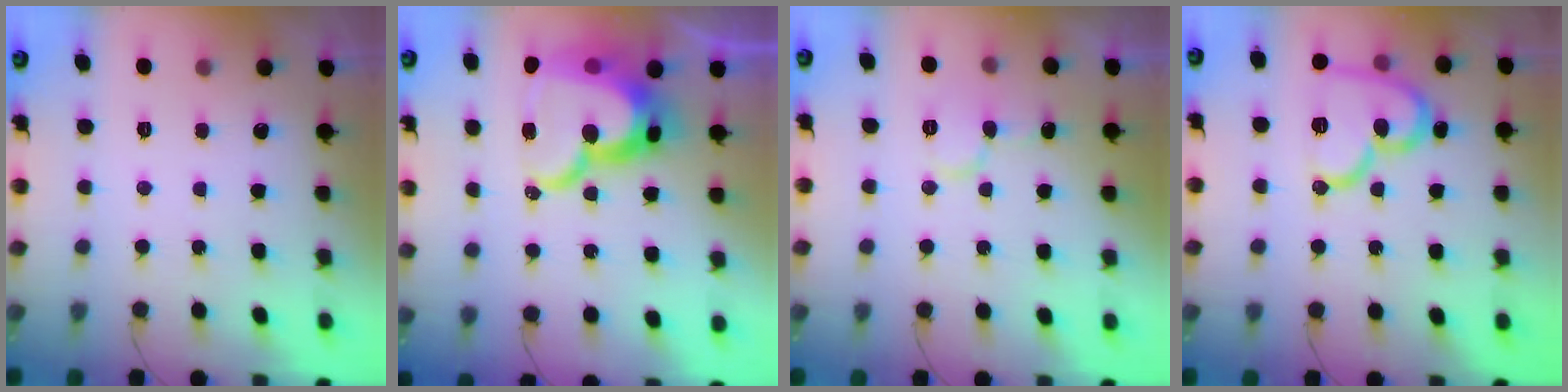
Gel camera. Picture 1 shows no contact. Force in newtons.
{"total": 20.7, "press": 20.6, "slide": 2.1}
{"total": 7.6, "press": 7.6, "slide": 0.8}
{"total": 17.3, "press": 17.3, "slide": 1.7}